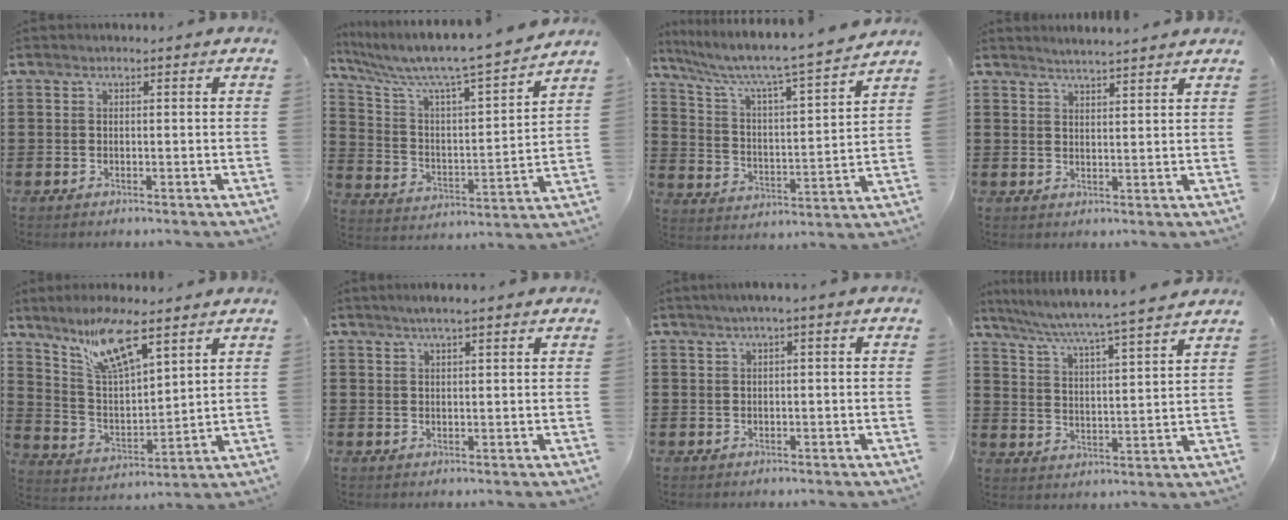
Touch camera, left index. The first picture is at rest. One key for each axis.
{"total": 7.6, "fx": 6.8, "fy": 0.1, "fz": 3.4, "tx": -0.099, "ty": -0.059, "tz": 0.107}
{"total": 5.9, "fx": 5.2, "fy": -0.1, "fz": 2.9, "tx": -0.081, "ty": -0.046, "tz": 0.076}
{"total": 2.5, "fx": 2.5, "fy": -0.5, "fz": 0.0, "tx": -0.006, "ty": -0.007, "tz": 0.047}
{"total": 10.1, "fx": 7.0, "fy": 2.5, "fz": 6.8, "tx": -0.143, "ty": -0.018, "tz": 0.125}
{"total": 2.3, "fx": 1.8, "fy": 0.1, "fz": 1.5, "tx": -0.031, "ty": 0.004, "tz": 0.031}
{"total": 1.3, "fx": 0.1, "fy": 0.0, "fz": 1.3, "tx": -0.021, "ty": -0.003, "tz": 0.003}
{"total": 5.0, "fx": 4.6, "fy": -1.0, "fz": 1.9, "tx": -0.058, "ty": -0.039, "tz": 0.069}